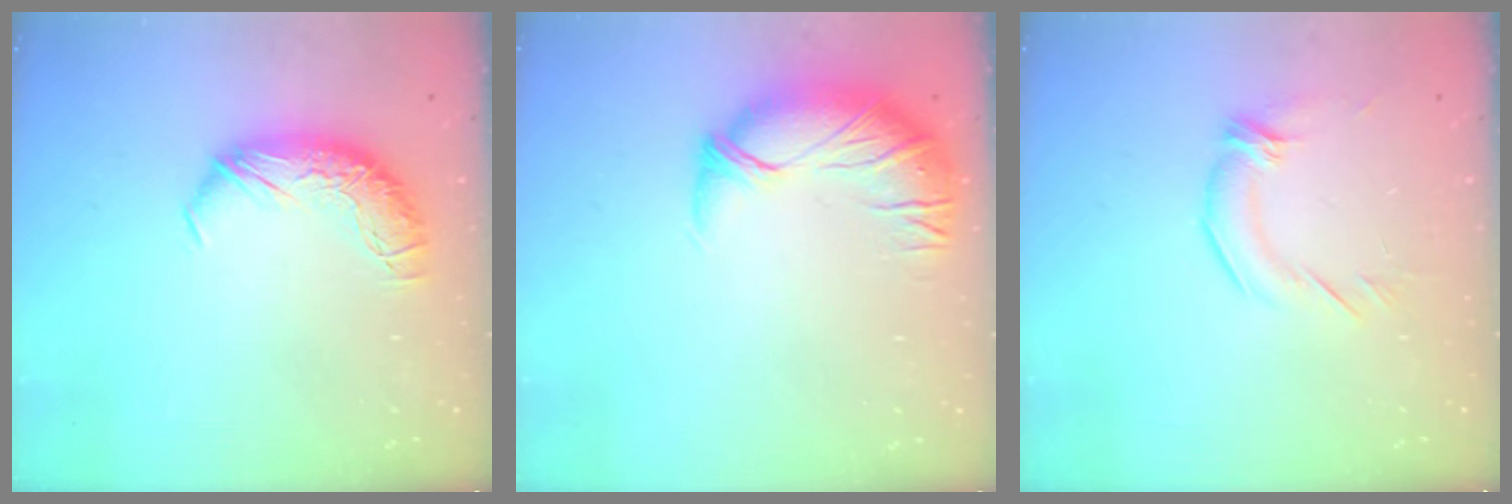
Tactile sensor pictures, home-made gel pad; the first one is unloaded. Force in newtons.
{"total": 3.2, "press": 0.1, "slide": 3.2}
{"total": 2.2, "press": 1.1, "slide": 1.9}